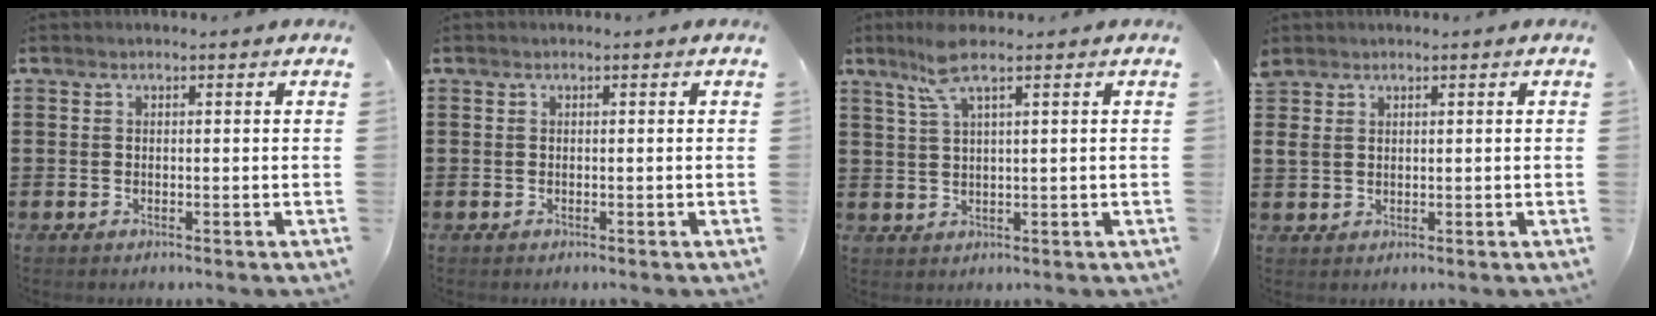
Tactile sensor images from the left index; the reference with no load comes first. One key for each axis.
{"total": 0.0}
{"total": 5.6, "fx": 3.4, "fy": 0.4, "fz": 4.4, "tx": -0.102, "ty": 0.003, "tz": 0.057}
{"total": 1.8, "fx": 1.3, "fy": 1.1, "fz": 0.5, "tx": -0.014, "ty": 0.005, "tz": 0.025}